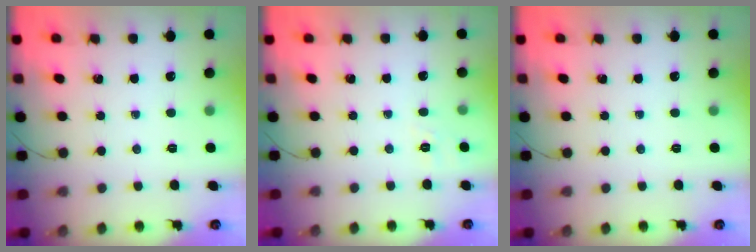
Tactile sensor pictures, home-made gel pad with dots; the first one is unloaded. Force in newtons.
{"total": 6.6, "press": 6.3, "slide": 2.0}
{"total": 0.0}